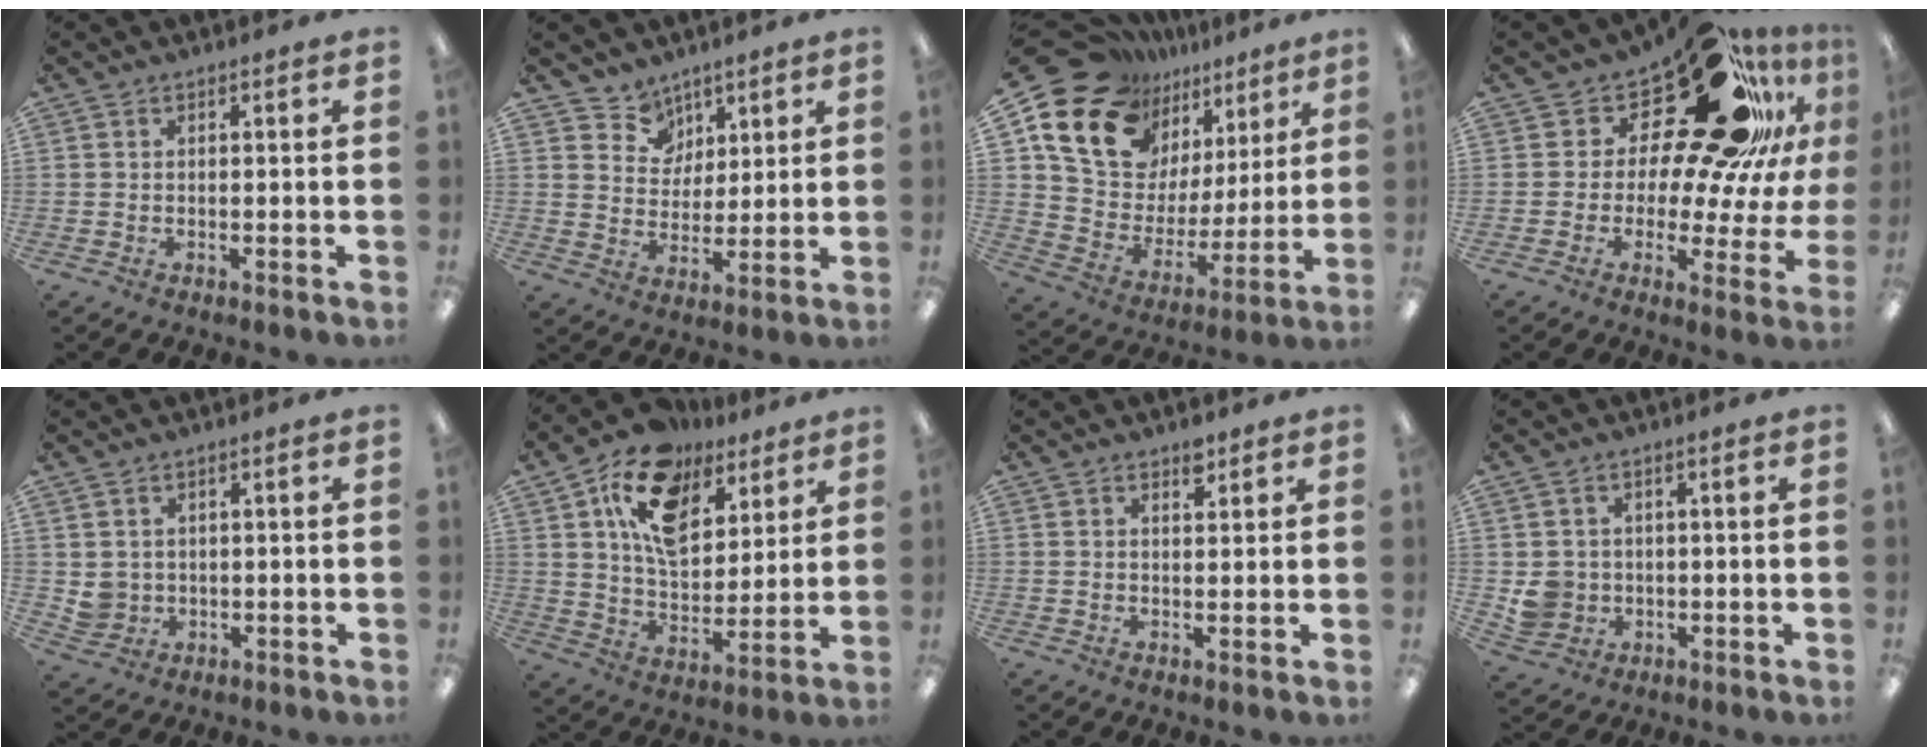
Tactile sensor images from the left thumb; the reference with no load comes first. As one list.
[{"total": 7.7, "force": [5.4, 5.5, -0.3], "torque": [-0.008, -0.042, 0.102]}, {"total": 18.2, "force": [12.7, 11.5, 6.3], "torque": [-0.137, -0.087, 0.244]}, {"total": 24.5, "force": [15.3, 10.4, 16.1], "torque": [-0.239, -0.101, 0.250]}, {"total": 3.7, "force": [1.3, 3.4, 0.8], "torque": [-0.023, 0.003, 0.027]}, {"total": 16.3, "force": [9.5, 10.0, 8.8], "torque": [-0.154, -0.034, 0.175]}, {"total": 3.0, "force": [2.2, 1.3, 1.6], "torque": [-0.010, -0.009, 0.035]}, {"total": 5.1, "force": [0.4, 4.9, 1.1], "torque": [-0.030, 0.009, 0.013]}]